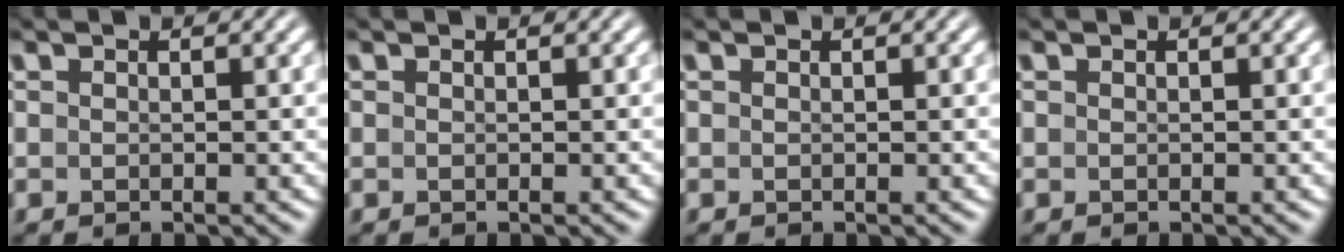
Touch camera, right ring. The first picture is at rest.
{"total": 0.0}
{"total": 0.0}
{"total": 0.0}